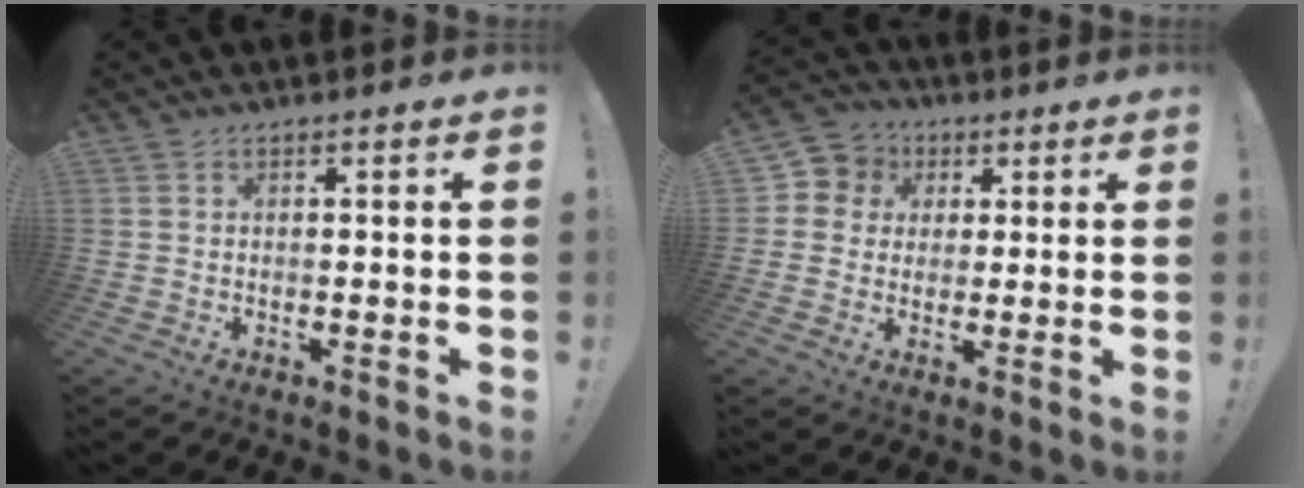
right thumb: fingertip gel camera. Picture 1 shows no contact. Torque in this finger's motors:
{"motor_torque": [-0.09, -0.04, -0.24, 0.08, -0.01]}